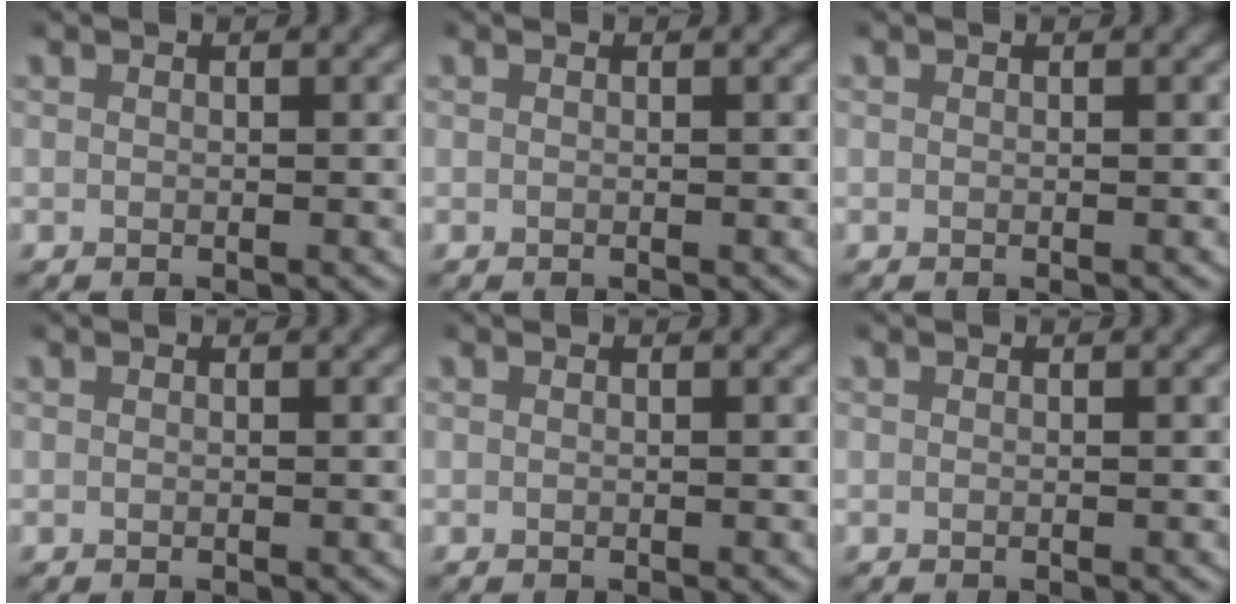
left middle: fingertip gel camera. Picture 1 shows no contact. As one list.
[{"total": 0.0}, {"total": 0.0}, {"total": 0.0}, {"total": 0.0}, {"total": 0.0}]